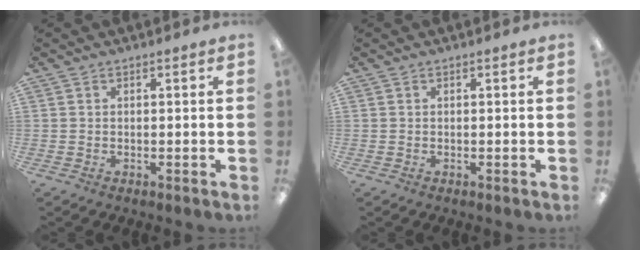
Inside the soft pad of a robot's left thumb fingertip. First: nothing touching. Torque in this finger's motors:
{"motor_torque": [-0.13, 0.03, -0.03, 0.05, 0.00]}